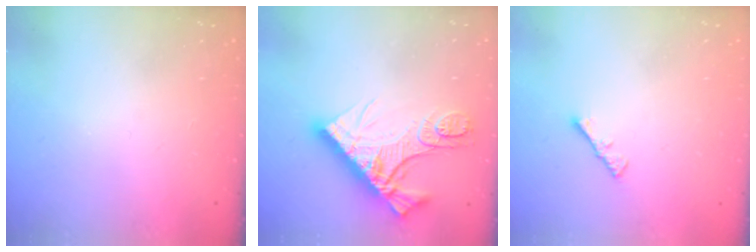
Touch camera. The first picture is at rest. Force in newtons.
{"total": 16.2, "press": 16.1, "slide": 1.6}
{"total": 1.1, "press": 1.1, "slide": 0.4}